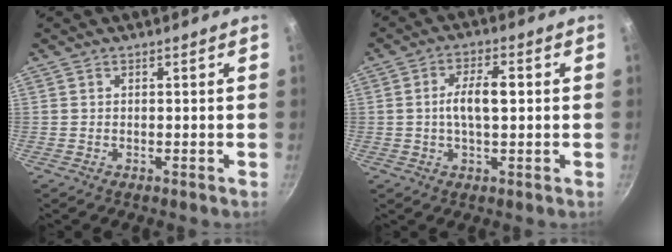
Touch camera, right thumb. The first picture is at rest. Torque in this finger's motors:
{"motor_torque": [0.23, 1.56, 0.54, -0.41, 0.03]}